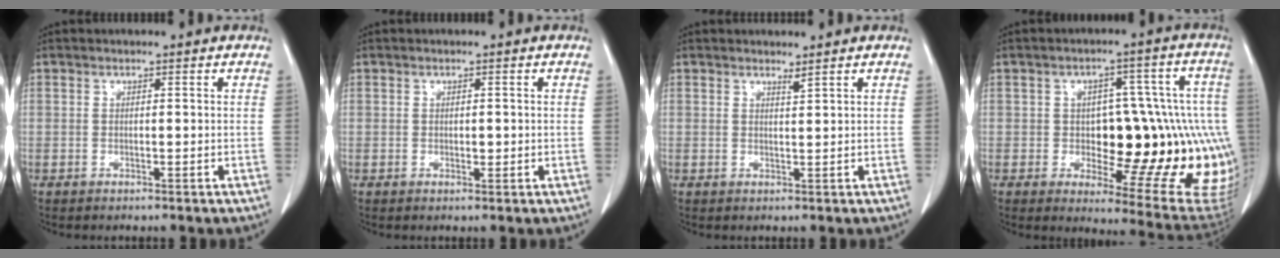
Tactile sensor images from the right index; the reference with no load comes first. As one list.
[{"total": 1.1, "force": [0.1, 0.6, 0.9], "torque": [-0.011, 0.001, 0.006]}, {"total": 0.8, "force": [0.8, -0.3, 0.2], "torque": [-0.013, -0.012, 0.016]}, {"total": 21.2, "force": [-2.2, 7.5, 19.7], "torque": [-0.163, 0.032, -0.004]}]